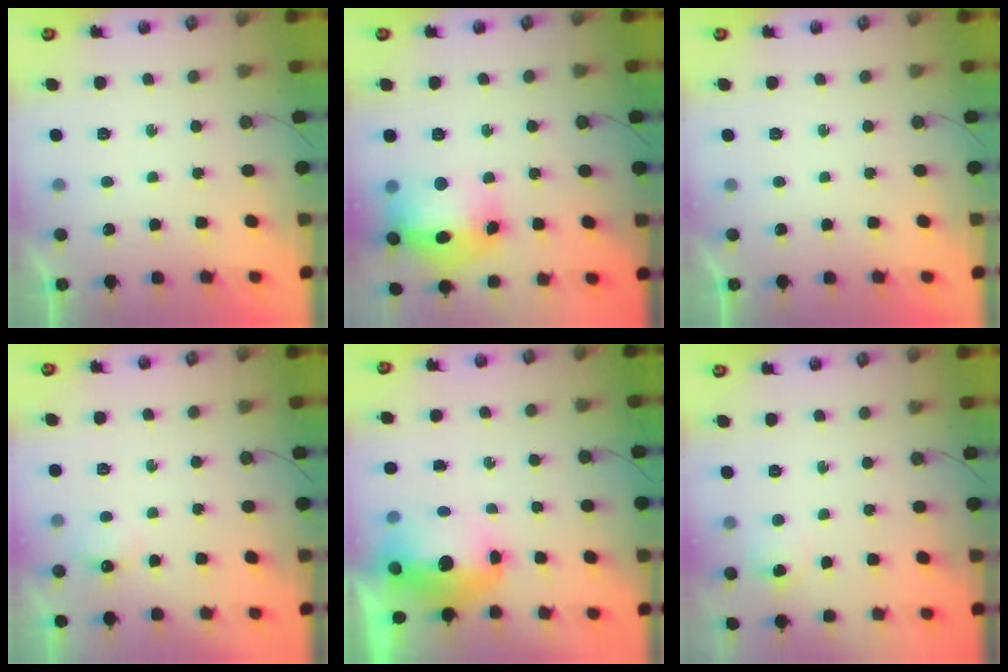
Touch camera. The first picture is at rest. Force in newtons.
{"total": 18.9, "press": 18.8, "slide": 1.7}
{"total": 0.0}
{"total": 4.5, "press": 4.5, "slide": 0.6}
{"total": 13.7, "press": 13.6, "slide": 1.7}
{"total": 5.7, "press": 4.1, "slide": 4.0}